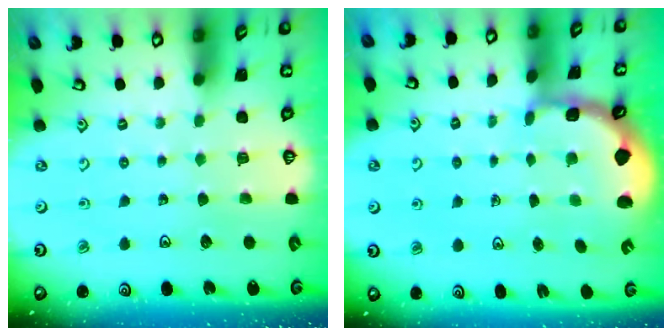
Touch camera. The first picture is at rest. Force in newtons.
{"total": 1.8, "press": 1.7, "slide": 0.5}